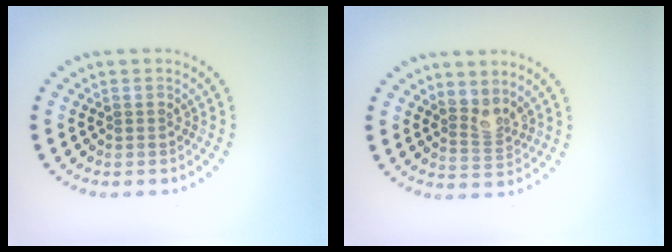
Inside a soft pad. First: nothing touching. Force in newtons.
{"total": 2.1, "press": 1.6, "slide": 1.4}